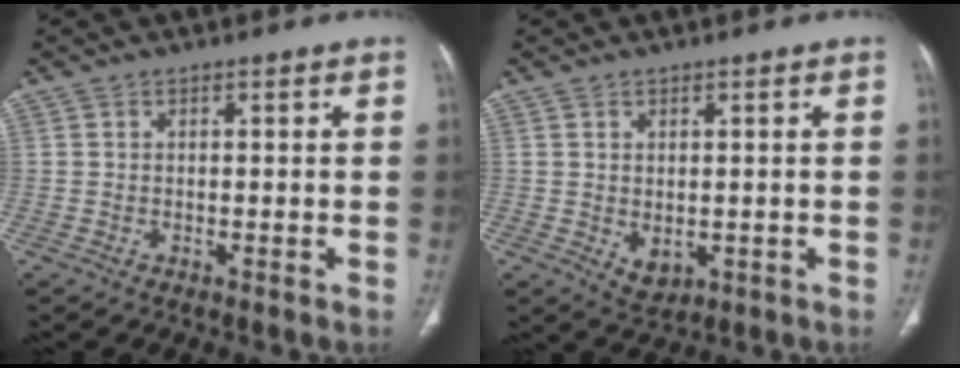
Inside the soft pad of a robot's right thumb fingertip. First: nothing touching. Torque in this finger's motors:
{"motor_torque": [-0.47, 0.32, 0.16, 0.35, 0.08]}